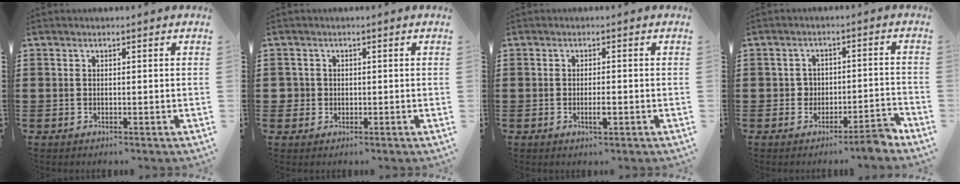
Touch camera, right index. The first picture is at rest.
{"total": 1.8, "force": [-0.3, 1.8, 0.2], "torque": [-0.011, 0.007, -0.009]}
{"total": 2.0, "force": [-0.7, 0.5, 1.8], "torque": [-0.033, 0.001, -0.013]}
{"total": 3.7, "force": [-3.1, 1.4, 1.4], "torque": [-0.025, 0.009, -0.063]}